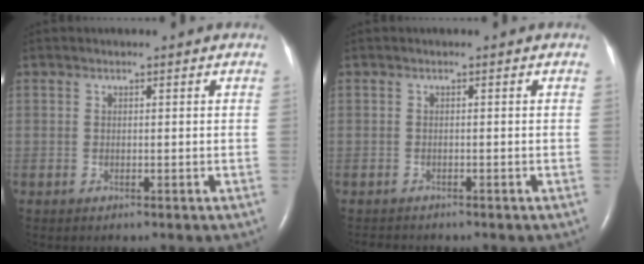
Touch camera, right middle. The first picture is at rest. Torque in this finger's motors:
{"motor_torque": [-0.02, -0.05, -0.09, -0.01]}